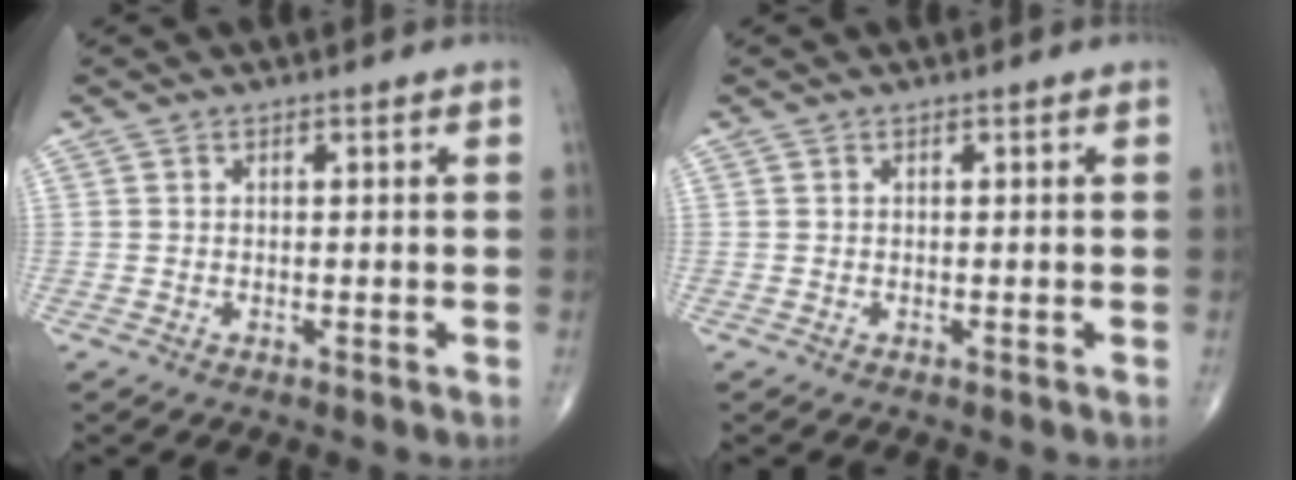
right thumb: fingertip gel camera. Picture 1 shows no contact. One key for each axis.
{"total": 0.0}